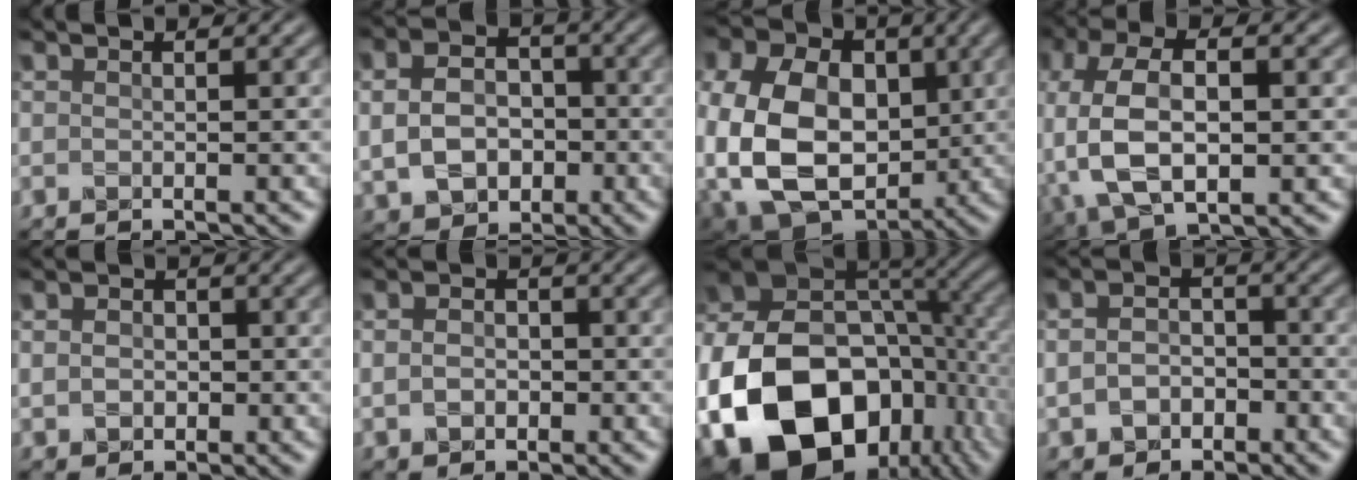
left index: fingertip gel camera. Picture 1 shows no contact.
{"total": 6.0, "force": [-0.3, 4.6, 3.9], "torque": [-0.078, -0.002, -0.009]}
{"total": 14.2, "force": [-1.0, 10.8, 9.2], "torque": [-0.192, -0.011, -0.008]}
{"total": 9.7, "force": [-1.2, 5.5, 8.0], "torque": [-0.178, 0.004, -0.026]}
{"total": 2.3, "force": [0.2, 2.0, 1.2], "torque": [-0.021, 0.009, -0.005]}
{"total": 2.3, "force": [-0.2, 1.8, 1.5], "torque": [-0.030, 0.002, -0.008]}
{"total": 18.9, "force": [-6.3, 13.3, 11.8], "torque": [-0.241, -0.019, -0.115]}
{"total": 3.4, "force": [-0.9, 2.6, 1.8], "torque": [-0.038, -0.001, -0.022]}